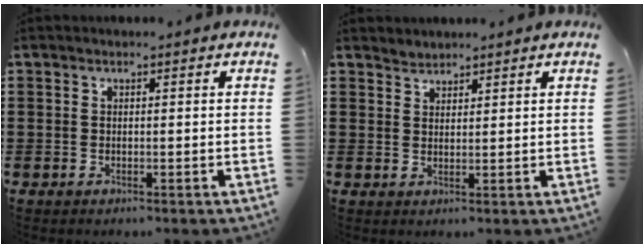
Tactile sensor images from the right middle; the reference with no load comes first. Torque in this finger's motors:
{"motor_torque": [-0.15, -0.09, 0.08, -0.02]}